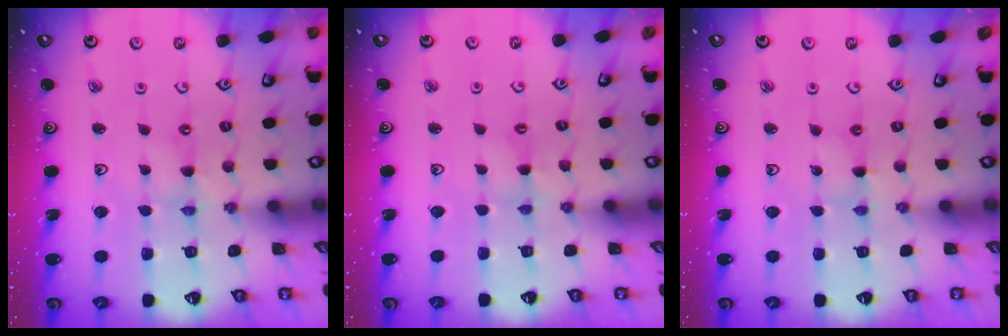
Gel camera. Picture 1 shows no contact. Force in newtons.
{"total": 2.1, "press": 2.1, "slide": 0.4}
{"total": 0.9, "press": 0.8, "slide": 0.1}